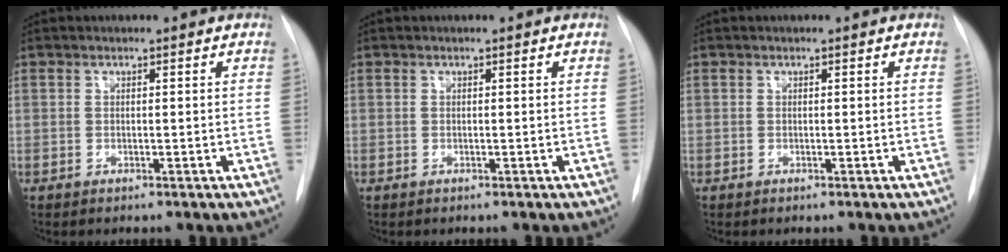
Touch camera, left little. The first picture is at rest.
{"total": 0.0}
{"total": 0.0}